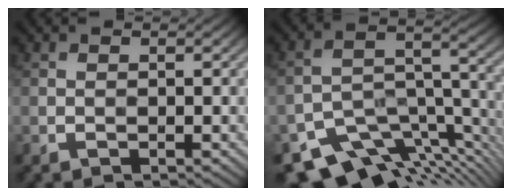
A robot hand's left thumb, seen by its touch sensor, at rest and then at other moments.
{"total": 12.1, "force": [-9.0, 5.1, 6.3], "torque": [-0.111, -0.022, -0.138]}